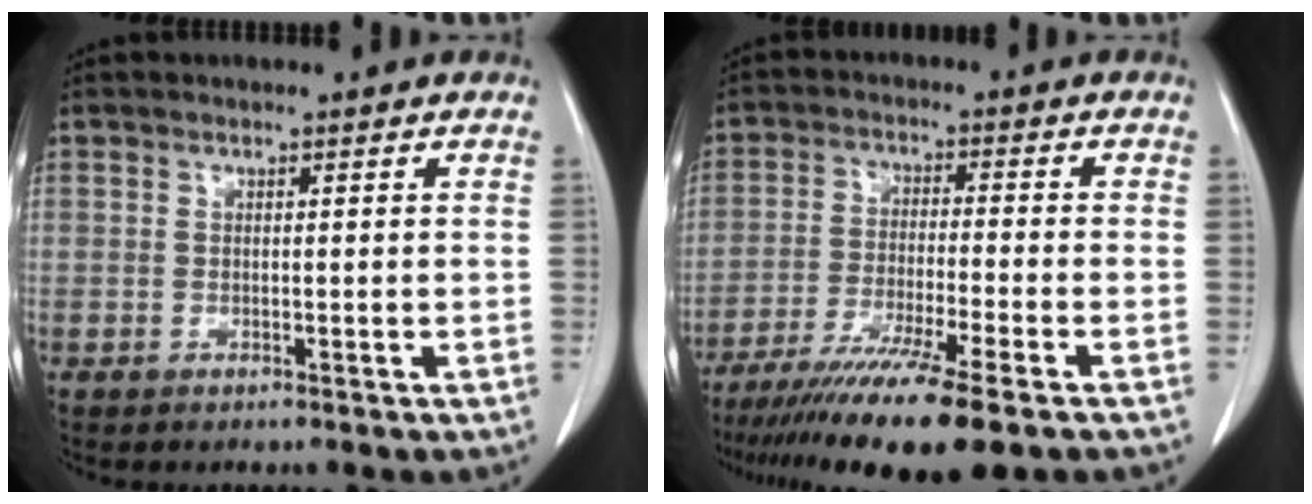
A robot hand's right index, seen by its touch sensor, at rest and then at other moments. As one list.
[{"total": 14.2, "force": [-10.4, -0.2, 9.6], "torque": [-0.168, -0.041, -0.171]}]